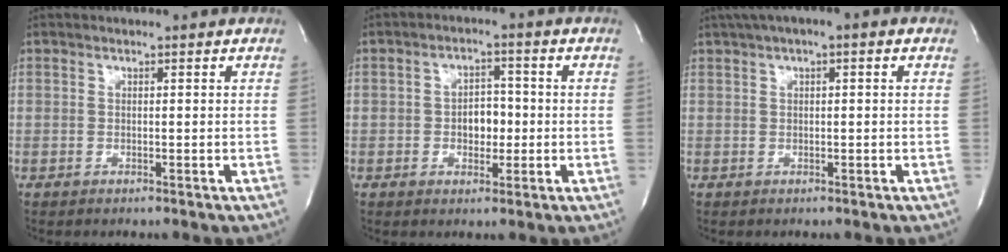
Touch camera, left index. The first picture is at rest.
{"total": 4.3, "force": [-0.6, 2.7, 3.3], "torque": [-0.049, 0.010, -0.008]}
{"total": 5.3, "force": [2.7, 1.5, 4.3], "torque": [-0.072, 0.029, 0.036]}